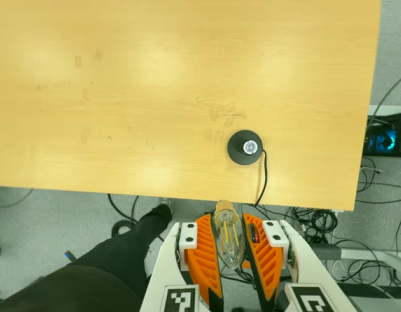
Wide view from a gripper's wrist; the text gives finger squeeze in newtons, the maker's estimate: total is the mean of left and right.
{"total": 12.4, "left": 13.8, "right": 11.0}